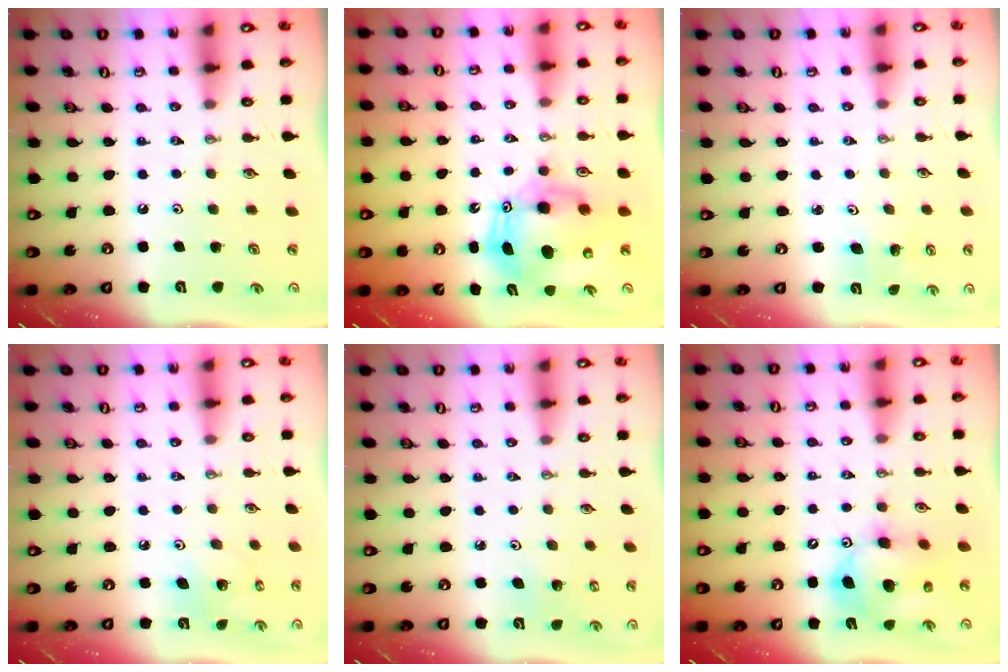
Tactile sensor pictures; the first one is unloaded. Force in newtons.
{"total": 12.5, "press": 12.3, "slide": 2.4}
{"total": 2.7, "press": 2.7, "slide": 0.3}
{"total": 4.7, "press": 4.7, "slide": 0.2}
{"total": 3.3, "press": 3.1, "slide": 1.1}
{"total": 13.3, "press": 13.0, "slide": 2.9}